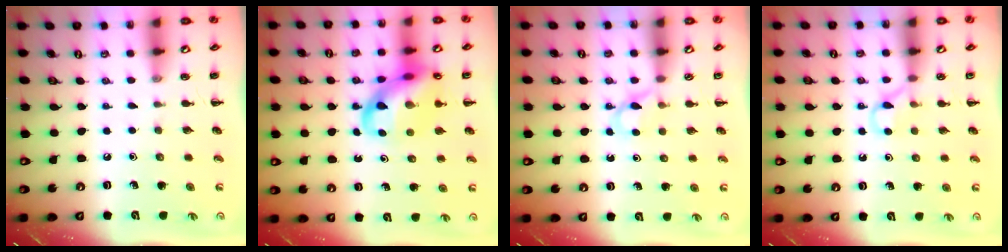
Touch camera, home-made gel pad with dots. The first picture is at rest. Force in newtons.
{"total": 15.4, "press": 15.1, "slide": 3.3}
{"total": 3.8, "press": 3.6, "slide": 1.4}
{"total": 5.4, "press": 5.2, "slide": 1.4}